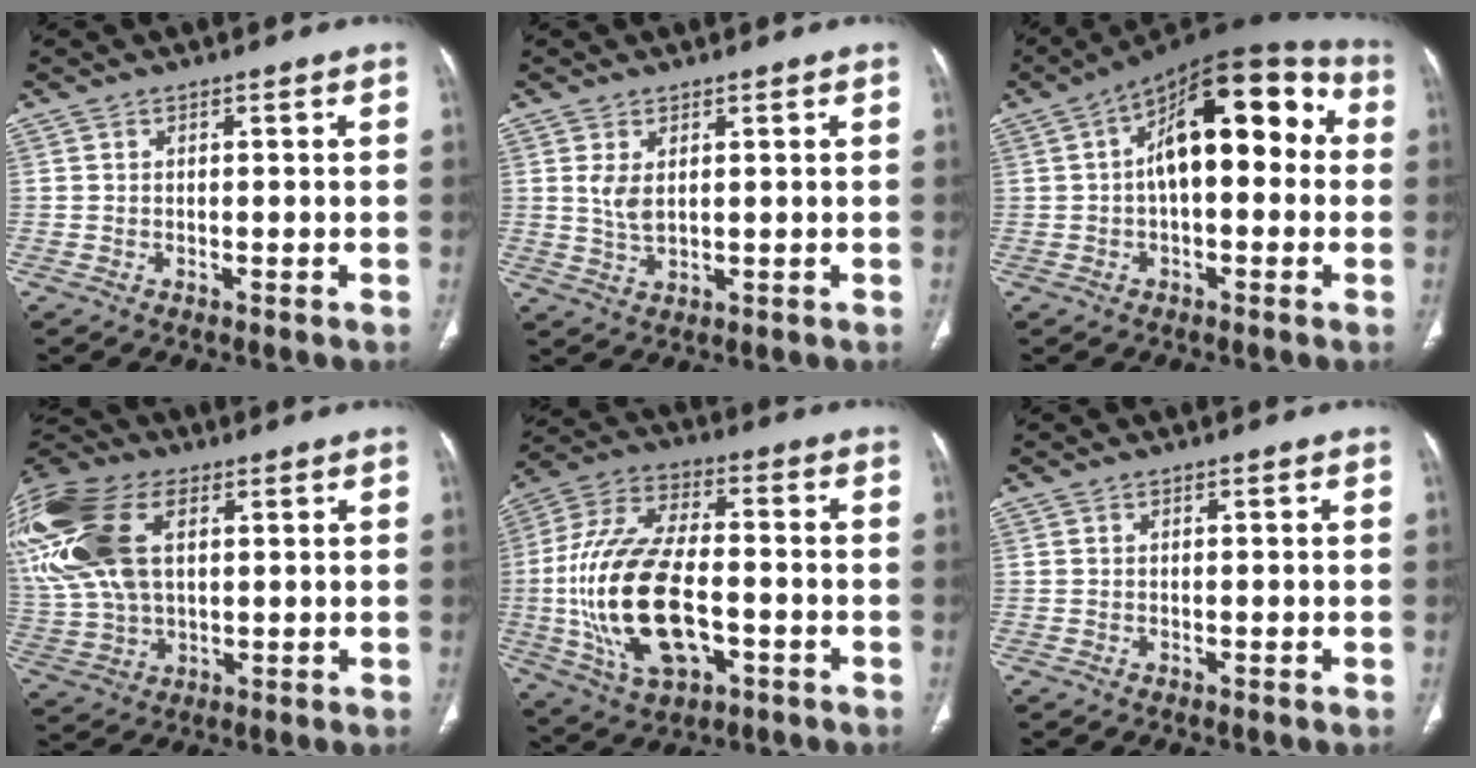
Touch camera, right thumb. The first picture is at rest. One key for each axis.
{"total": 3.6, "fx": 1.1, "fy": 1.7, "fz": 3.0, "tx": -0.061, "ty": -0.012, "tz": 0.030}
{"total": 18.7, "fx": 2.4, "fy": 9.0, "fz": 16.2, "tx": -0.210, "ty": 0.048, "tz": 0.024}
{"total": 25.3, "fx": 8.1, "fy": 15.0, "fz": 18.7, "tx": -0.459, "ty": 0.021, "tz": 0.157}
{"total": 21.7, "fx": -4.0, "fy": 11.2, "fz": 18.2, "tx": -0.370, "ty": 0.015, "tz": -0.061}
{"total": 0.0}